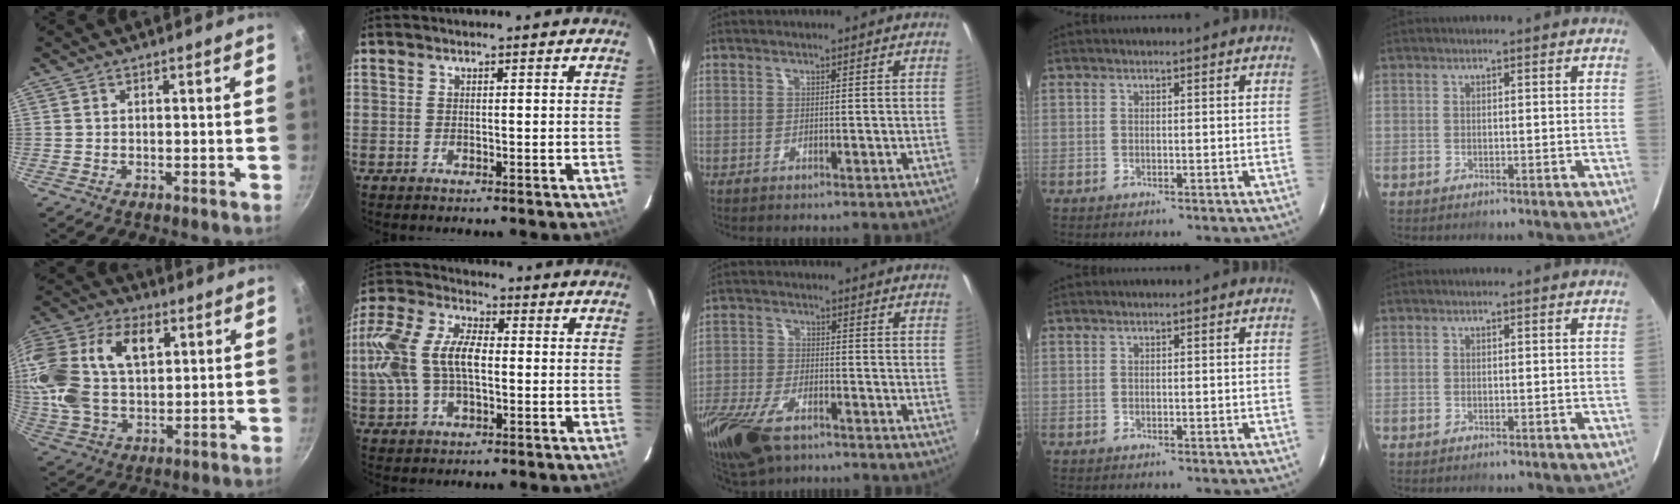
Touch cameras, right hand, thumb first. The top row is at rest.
{"thumb": {"total": 21.8, "force": [6.0, 13.6, 15.9], "torque": [-0.324, 0.010, 0.105]}, "index": {"total": 16.6, "force": [-0.4, 9.6, 13.6], "torque": [-0.291, 0.020, -0.006]}, "middle": {"total": 13.2, "force": [-8.7, 5.9, 8.0], "torque": [-0.196, -0.039, -0.169]}}